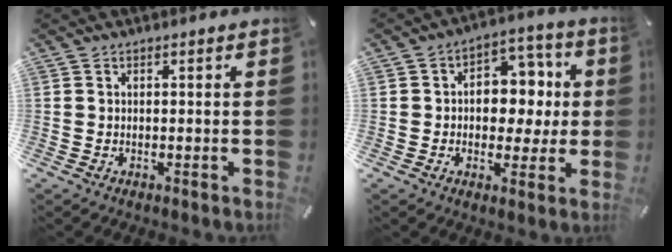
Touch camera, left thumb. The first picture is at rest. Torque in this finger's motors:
{"motor_torque": [1.74, 1.68, 0.72, -0.38, 0.07]}